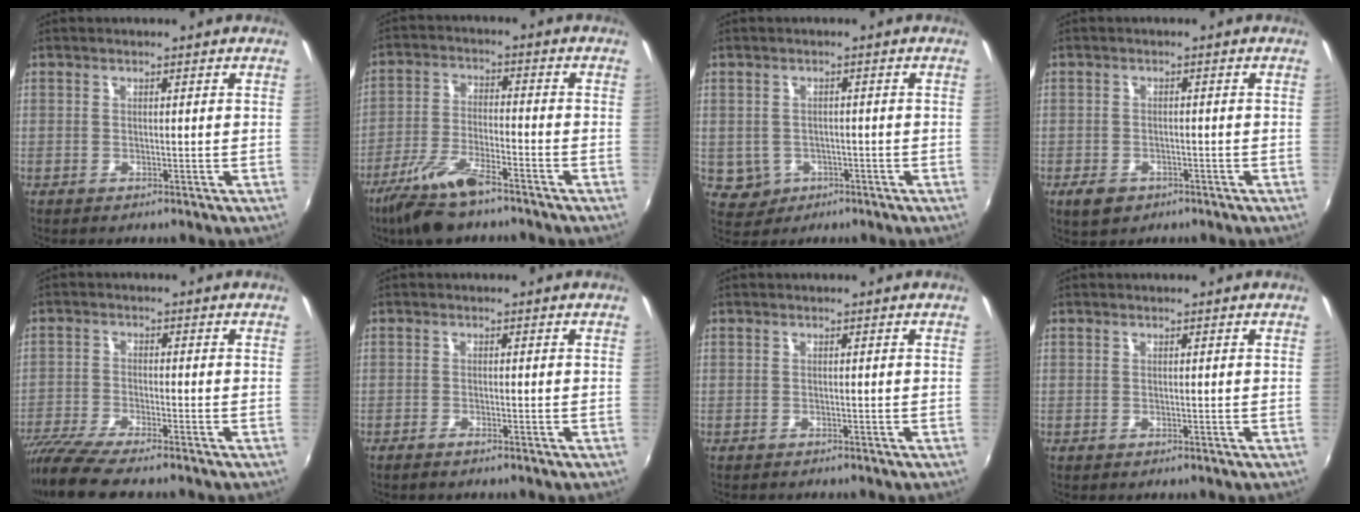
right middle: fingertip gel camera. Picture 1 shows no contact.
{"total": 10.9, "force": [-8.0, 2.9, 6.9], "torque": [-0.152, -0.018, -0.151]}
{"total": 4.1, "force": [-1.1, 3.8, 1.2], "torque": [-0.034, 0.003, -0.004]}
{"total": 3.8, "force": [-2.2, 2.4, 2.0], "torque": [-0.046, -0.004, -0.032]}
{"total": 8.9, "force": [-7.6, 0.4, 4.6], "torque": [-0.110, -0.033, -0.139]}
{"total": 1.2, "force": [-1.1, 0.1, 0.6], "torque": [-0.017, -0.002, -0.023]}
{"total": 0.6, "force": [-0.6, -0.1, 0.2], "torque": [-0.003, -0.004, -0.009]}
{"total": 0.0}